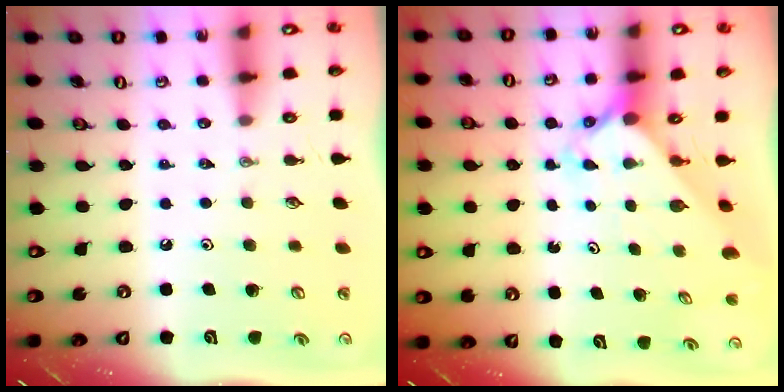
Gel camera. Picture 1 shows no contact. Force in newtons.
{"total": 2.4, "press": 2.4, "slide": 0.2}